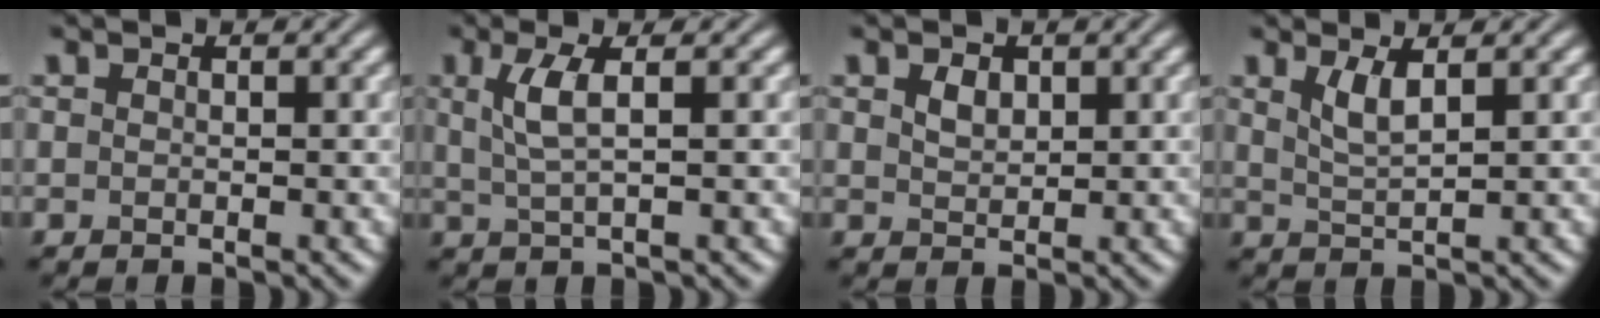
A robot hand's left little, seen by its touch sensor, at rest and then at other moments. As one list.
[{"total": 3.0, "force": [0.8, 0.7, 2.8], "torque": [-0.060, -0.001, 0.017]}, {"total": 1.5, "force": [0.8, 1.0, 0.9], "torque": [-0.018, 0.000, 0.017]}, {"total": 2.3, "force": [1.2, 0.6, 1.9], "torque": [-0.038, -0.006, 0.027]}]